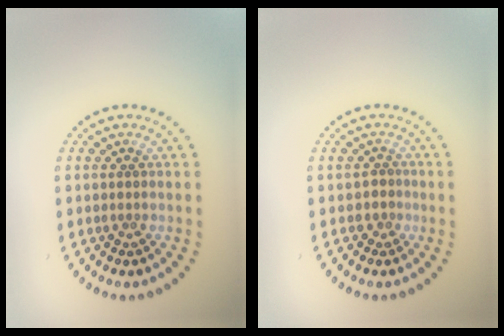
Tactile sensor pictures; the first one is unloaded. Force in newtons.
{"total": 1.0, "press": 0.7, "slide": 0.7}